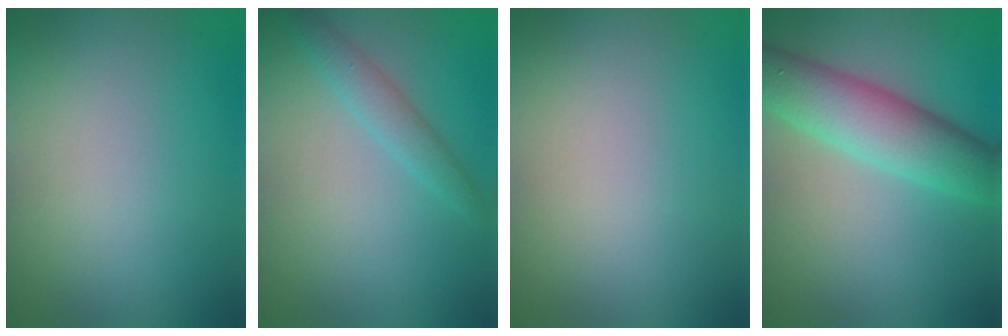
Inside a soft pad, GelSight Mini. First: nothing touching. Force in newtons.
{"total": 2.1, "press": 2.1, "slide": 0.1}
{"total": 0.0}
{"total": 6.8, "press": 6.8, "slide": 0.3}